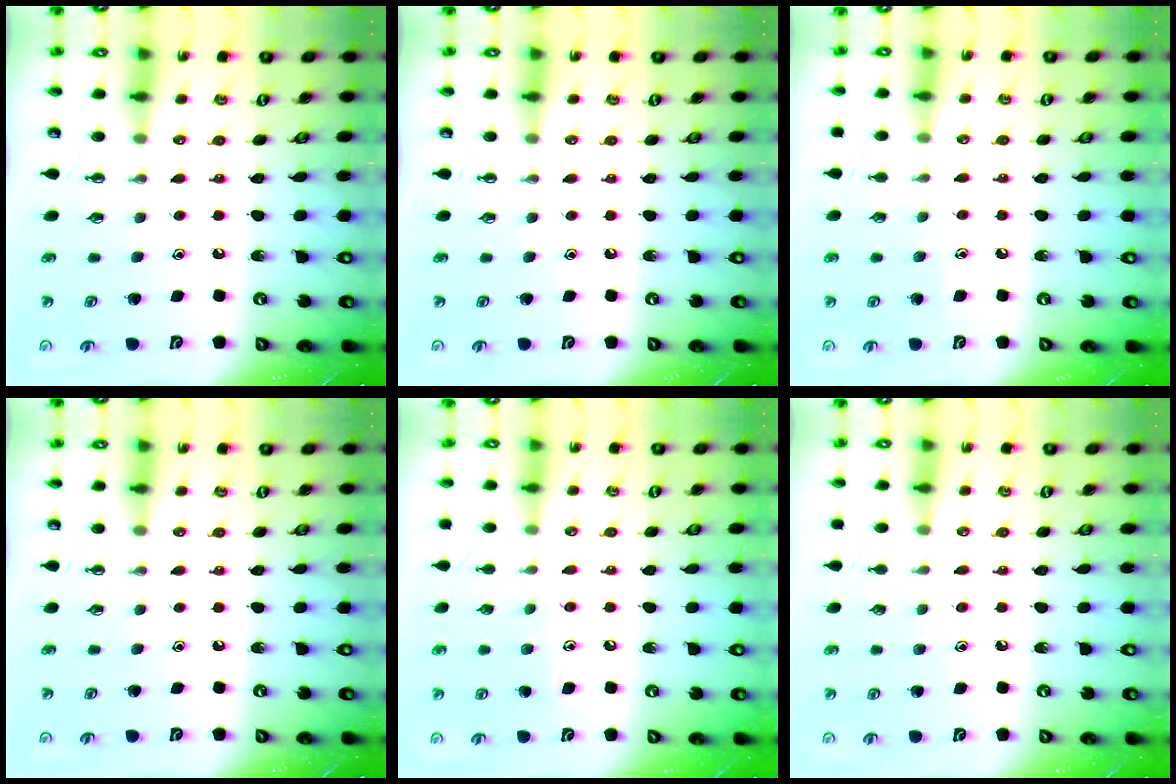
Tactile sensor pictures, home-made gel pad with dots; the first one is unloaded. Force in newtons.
{"total": 0.0}
{"total": 3.9, "press": 3.9, "slide": 0.5}
{"total": 0.0}
{"total": 7.5, "press": 7.5, "slide": 0.6}
{"total": 3.8, "press": 3.8, "slide": 0.4}